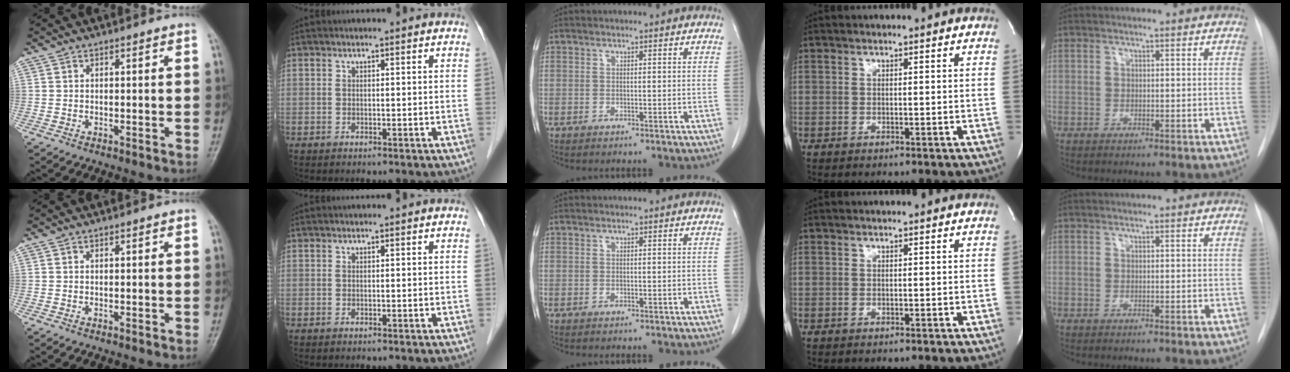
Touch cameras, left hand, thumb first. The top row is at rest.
{}